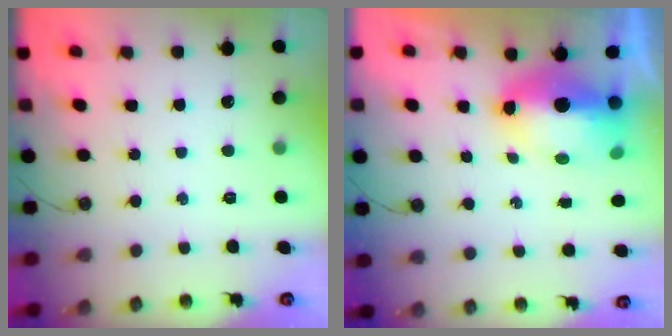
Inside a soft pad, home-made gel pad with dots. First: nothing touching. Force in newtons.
{"total": 10.6, "press": 10.5, "slide": 1.8}